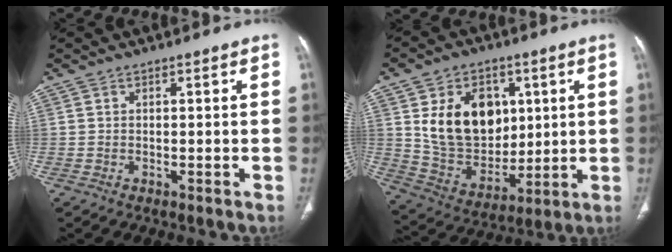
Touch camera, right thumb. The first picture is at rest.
{"total": 17.2, "force": [4.5, 12.8, 10.6], "torque": [-0.128, -0.020, 0.100]}